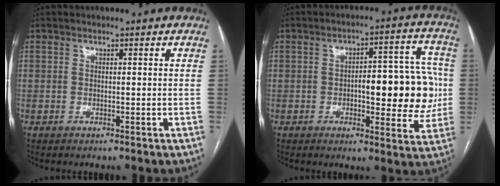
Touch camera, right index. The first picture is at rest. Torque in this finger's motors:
{"motor_torque": [0.59, 0.20, 0.23, 0.08]}